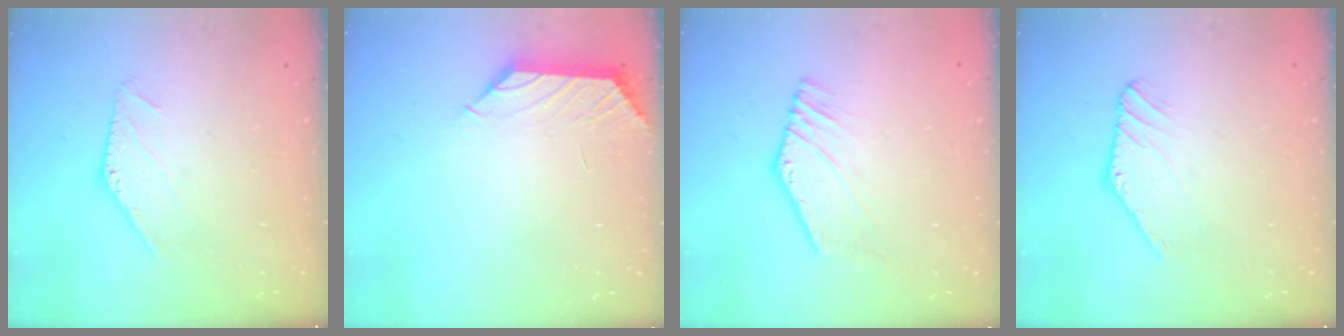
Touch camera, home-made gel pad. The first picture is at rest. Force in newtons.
{"total": 1.5, "press": 1.3, "slide": 0.6}
{"total": 0.9, "press": 0.4, "slide": 0.8}
{"total": 1.3, "press": 1.3, "slide": 0.0}